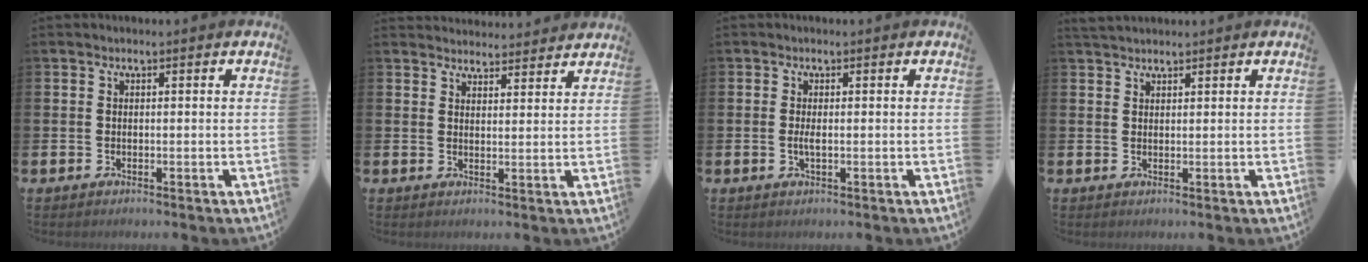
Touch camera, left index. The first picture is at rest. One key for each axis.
{"total": 3.5, "fx": 3.5, "fy": 0.5, "fz": -0.2, "tx": -0.003, "ty": -0.017, "tz": 0.064}
{"total": 1.3, "fx": -0.1, "fy": 0.3, "fz": 1.2, "tx": -0.024, "ty": 0.001, "tz": -0.002}
{"total": 2.1, "fx": 2.0, "fy": 0.6, "fz": 0.3, "tx": 0.000, "ty": -0.003, "tz": 0.036}